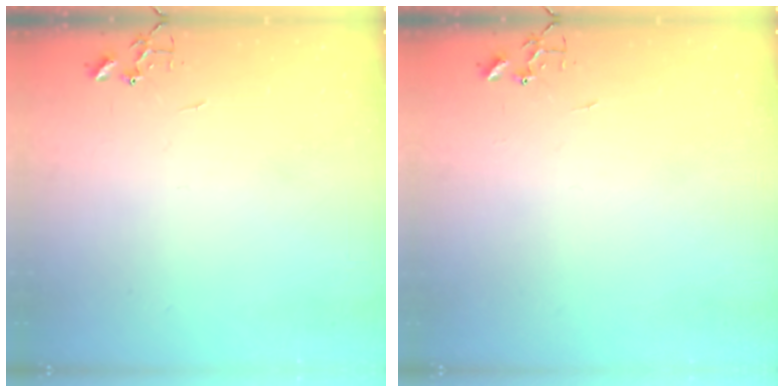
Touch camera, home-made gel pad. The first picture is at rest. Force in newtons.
{"total": 0.0}